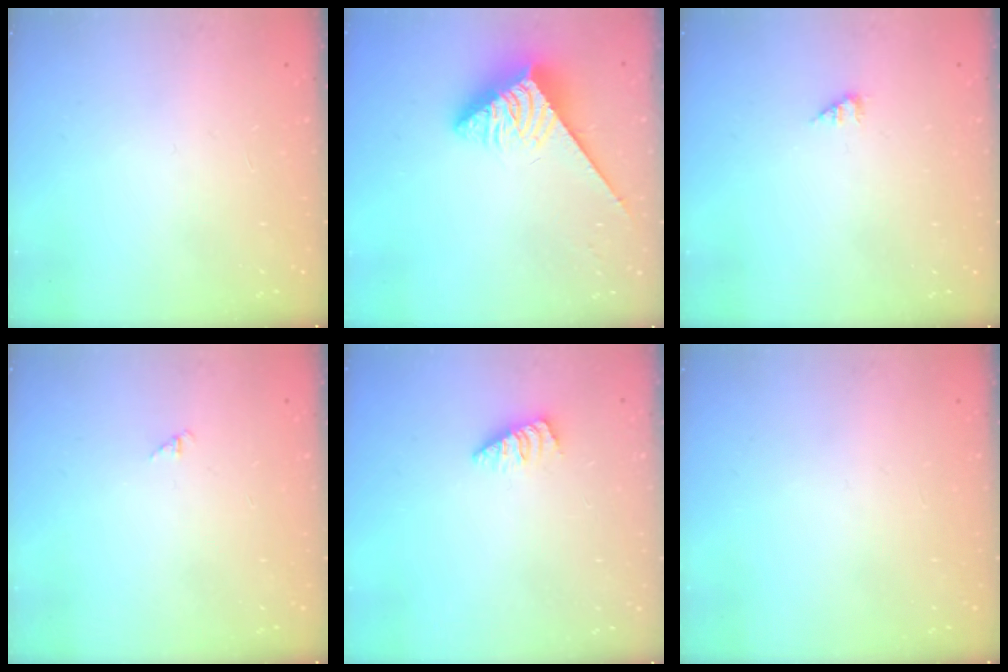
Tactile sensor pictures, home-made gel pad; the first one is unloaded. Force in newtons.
{"total": 3.8, "press": 3.8, "slide": 0.4}
{"total": 1.3, "press": 1.3, "slide": 0.2}
{"total": 1.3, "press": 1.2, "slide": 0.3}
{"total": 1.0, "press": 1.0, "slide": 0.2}
{"total": 0.0}